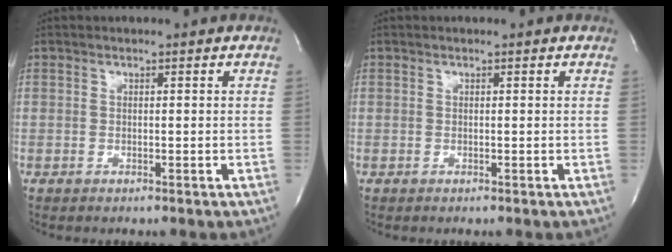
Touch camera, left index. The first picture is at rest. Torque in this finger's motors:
{"motor_torque": [0.11, -0.05, 0.04, 0.01]}